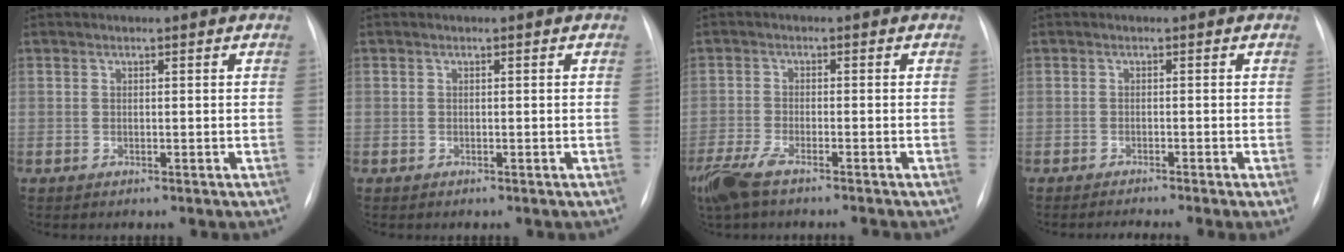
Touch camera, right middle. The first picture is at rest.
{"total": 0.0}
{"total": 7.5, "force": [-5.8, 1.5, 4.5], "torque": [-0.091, -0.018, -0.106]}
{"total": 3.4, "force": [-2.6, -0.6, 2.1], "torque": [-0.024, -0.003, -0.039]}